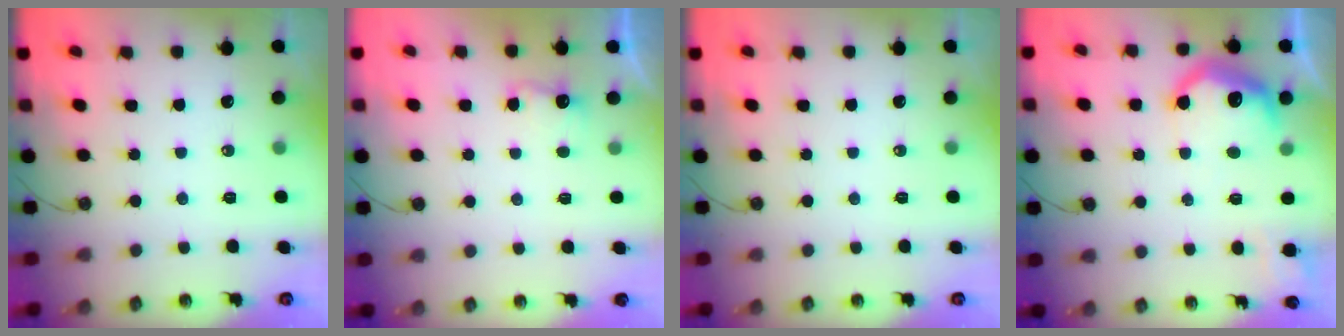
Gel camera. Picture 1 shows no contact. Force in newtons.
{"total": 3.3, "press": 3.1, "slide": 1.0}
{"total": 0.0}
{"total": 12.4, "press": 12.4, "slide": 0.6}